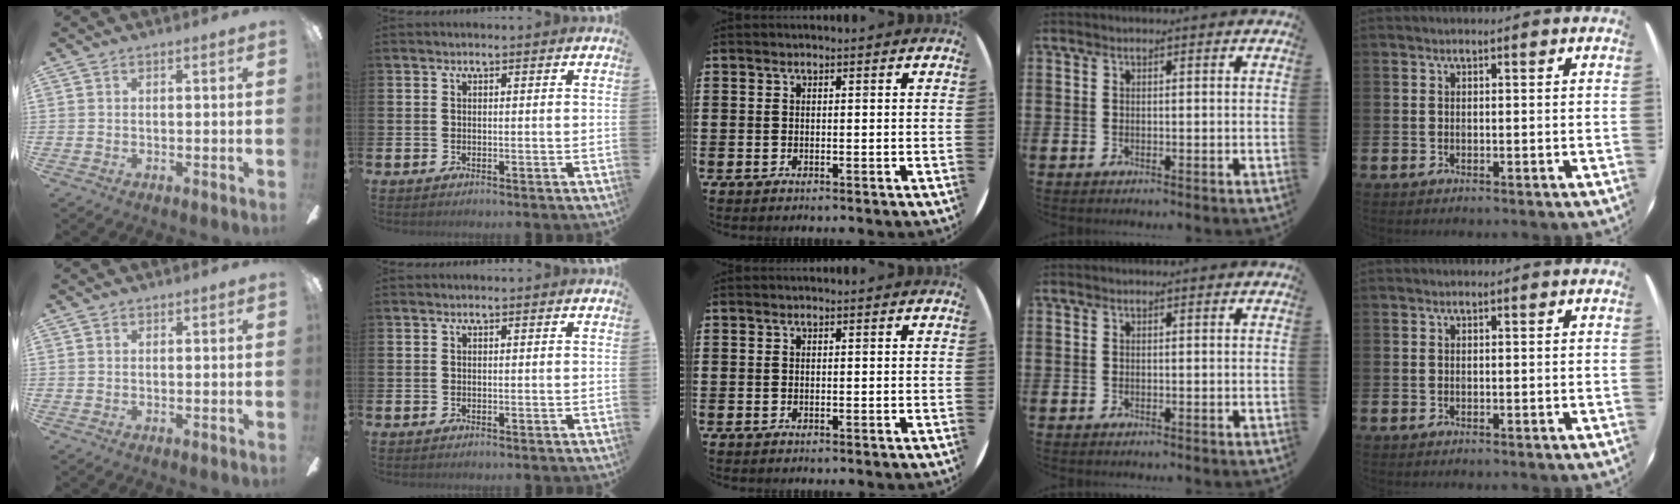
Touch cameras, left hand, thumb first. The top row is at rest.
{}